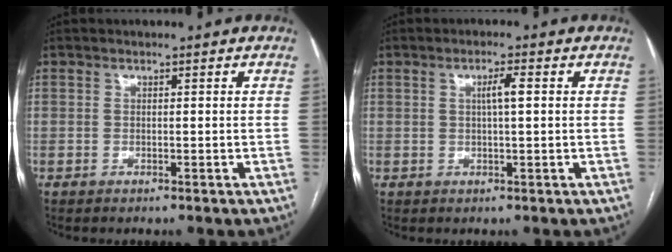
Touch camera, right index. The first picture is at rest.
{"total": 2.7, "force": [0.5, 0.1, 2.6], "torque": [-0.046, 0.002, 0.008]}